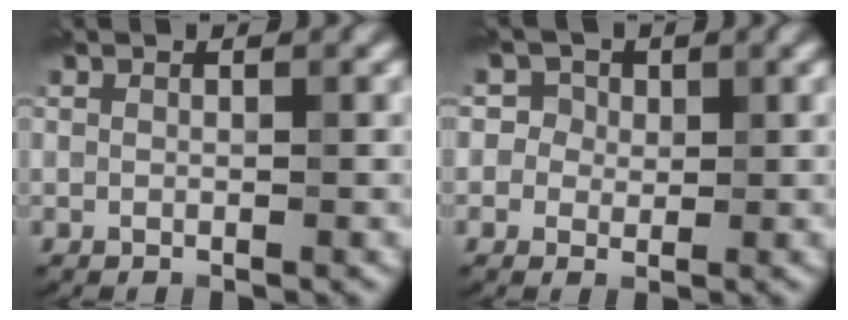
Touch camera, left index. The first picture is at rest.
{"total": 3.4, "force": [1.5, 2.9, 1.2], "torque": [-0.005, 0.010, 0.008]}